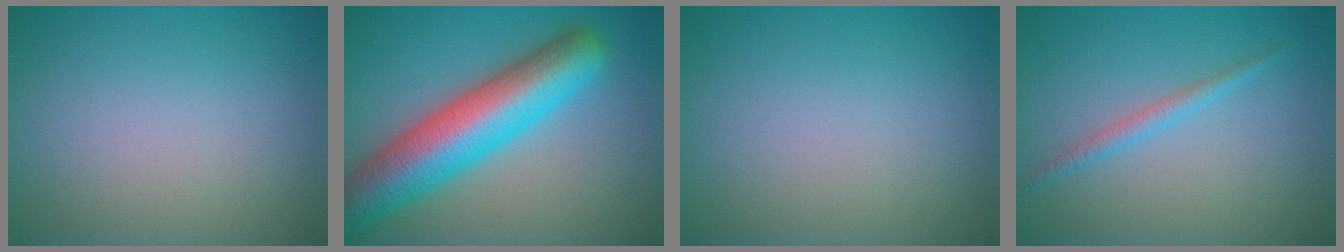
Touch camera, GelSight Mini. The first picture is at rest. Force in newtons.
{"total": 10.8, "press": 10.8, "slide": 0.4}
{"total": 0.0}
{"total": 1.5, "press": 1.5, "slide": 0.1}